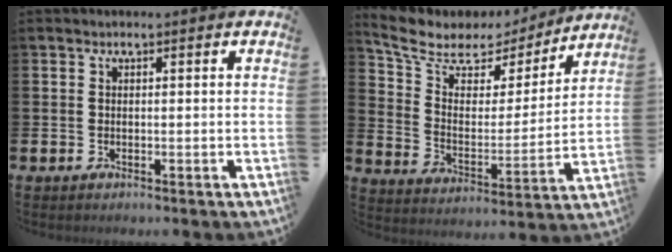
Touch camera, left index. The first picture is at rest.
{"total": 8.1, "force": [6.5, 4.0, 2.4], "torque": [-0.093, -0.038, 0.114]}